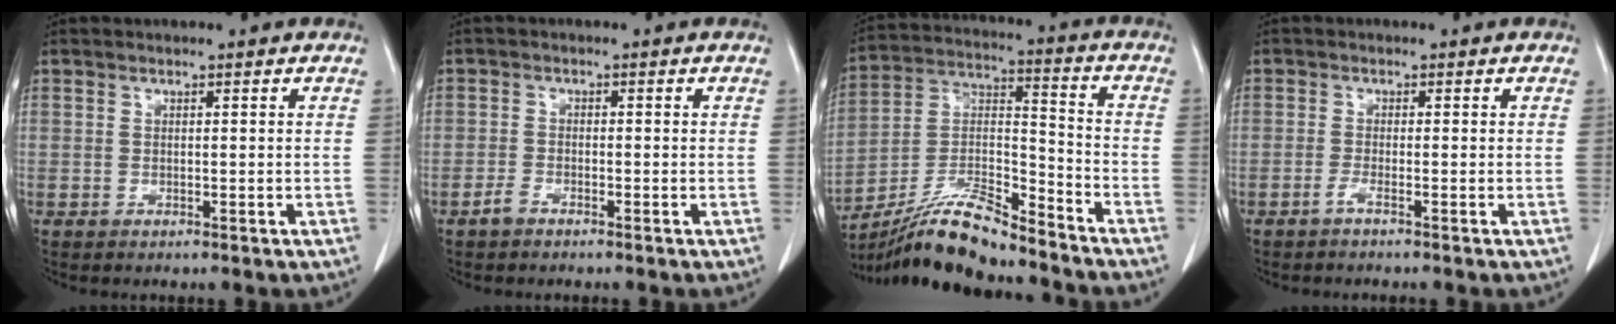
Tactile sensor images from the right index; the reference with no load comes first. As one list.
[{"total": 1.6, "force": [-1.3, 0.8, 0.6], "torque": [-0.015, 0.003, -0.025]}, {"total": 14.0, "force": [-12.3, 1.4, 6.5], "torque": [-0.127, 0.011, -0.225]}, {"total": 1.1, "force": [-0.8, -0.3, 0.7], "torque": [-0.010, 0.002, -0.019]}]